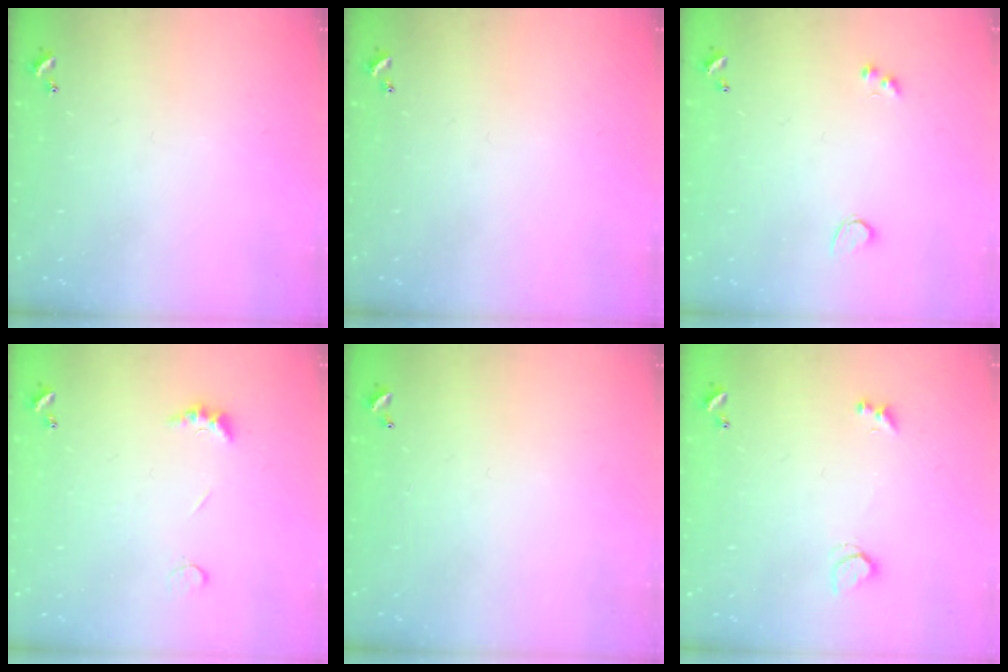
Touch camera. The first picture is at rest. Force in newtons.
{"total": 0.0}
{"total": 1.9, "press": 1.5, "slide": 1.1}
{"total": 2.5, "press": 2.4, "slide": 0.7}
{"total": 3.0, "press": 3.0, "slide": 0.1}
{"total": 1.8, "press": 1.8, "slide": 0.5}